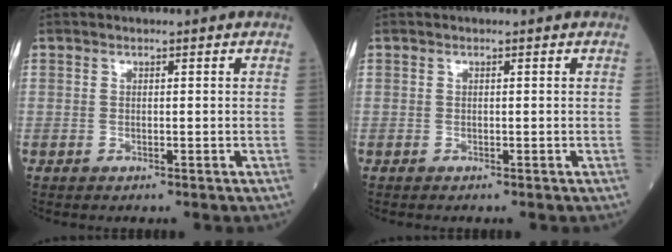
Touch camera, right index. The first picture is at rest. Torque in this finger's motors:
{"motor_torque": [0.08, 0.00, 0.06, 0.01]}